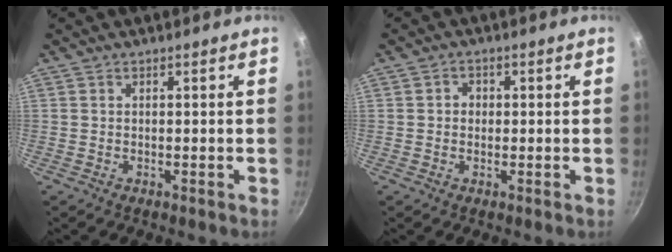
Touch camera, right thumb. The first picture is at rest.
{"total": 2.2, "force": [0.1, 2.0, 1.0], "torque": [-0.005, 0.004, -0.002]}